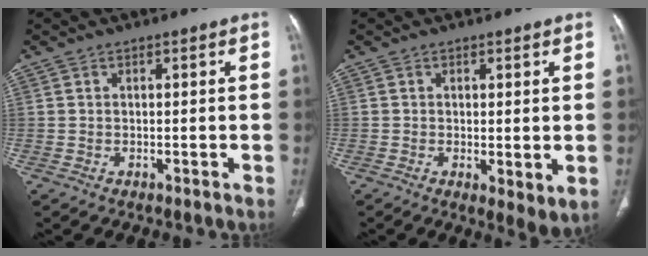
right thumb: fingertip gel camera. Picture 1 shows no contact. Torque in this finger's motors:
{"motor_torque": [-0.06, 0.27, -0.23, -0.02, 0.01]}